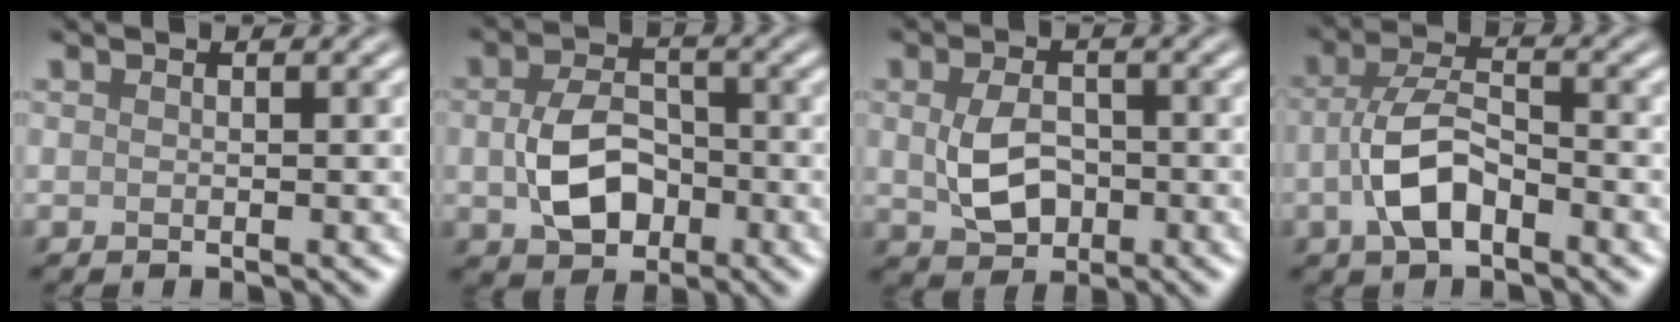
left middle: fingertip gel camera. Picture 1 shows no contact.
{"total": 5.6, "force": [-0.9, 4.0, 3.9], "torque": [-0.081, -0.009, -0.013]}
{"total": 4.3, "force": [-0.3, 3.0, 3.0], "torque": [-0.066, -0.006, -0.002]}
{"total": 5.2, "force": [-1.8, 2.7, 4.1], "torque": [-0.089, 0.005, -0.040]}